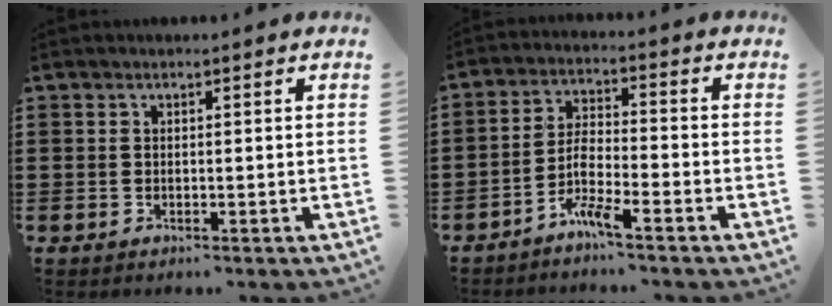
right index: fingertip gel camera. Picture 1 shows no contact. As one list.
[{"total": 5.0, "force": [-3.8, 0.4, 3.3], "torque": [-0.079, -0.004, -0.077]}]